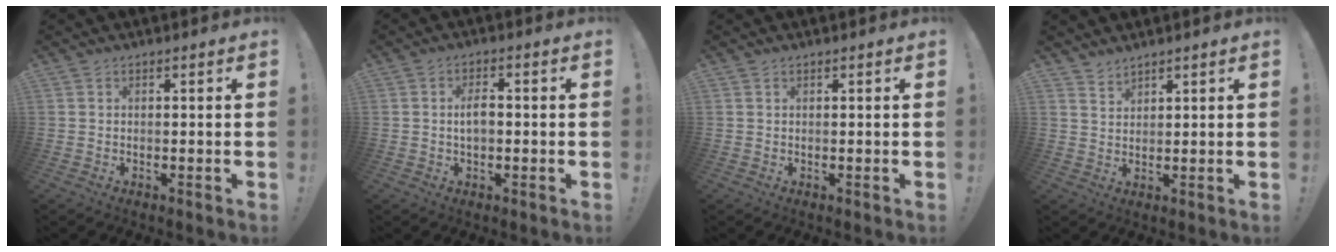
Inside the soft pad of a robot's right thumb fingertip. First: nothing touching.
{"total": 3.9, "force": [-0.2, 1.9, 3.4], "torque": [-0.048, 0.005, -0.008]}
{"total": 0.0}
{"total": 2.5, "force": [2.5, 0.5, 0.1], "torque": [0.003, -0.023, 0.046]}